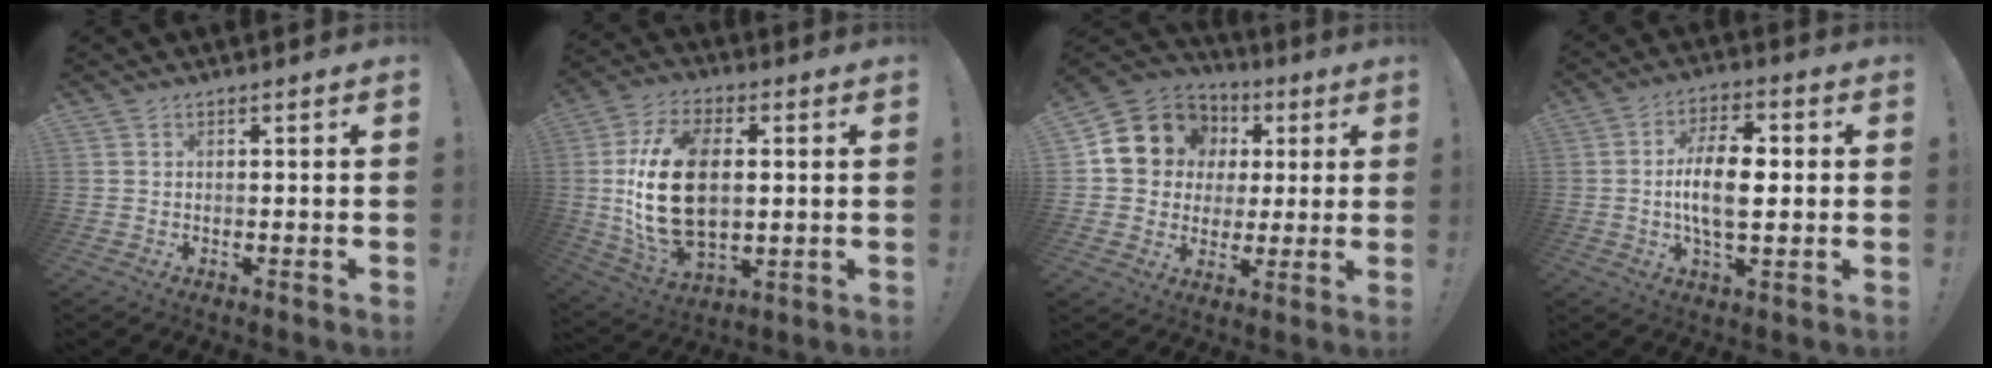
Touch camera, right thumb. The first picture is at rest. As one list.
[{"total": 21.7, "force": [1.2, 13.3, 17.2], "torque": [-0.331, -0.001, 0.027]}, {"total": 13.2, "force": [4.7, 11.6, 4.3], "torque": [-0.065, -0.018, 0.109]}, {"total": 12.0, "force": [-0.6, 5.6, 10.6], "torque": [-0.193, 0.003, -0.016]}]